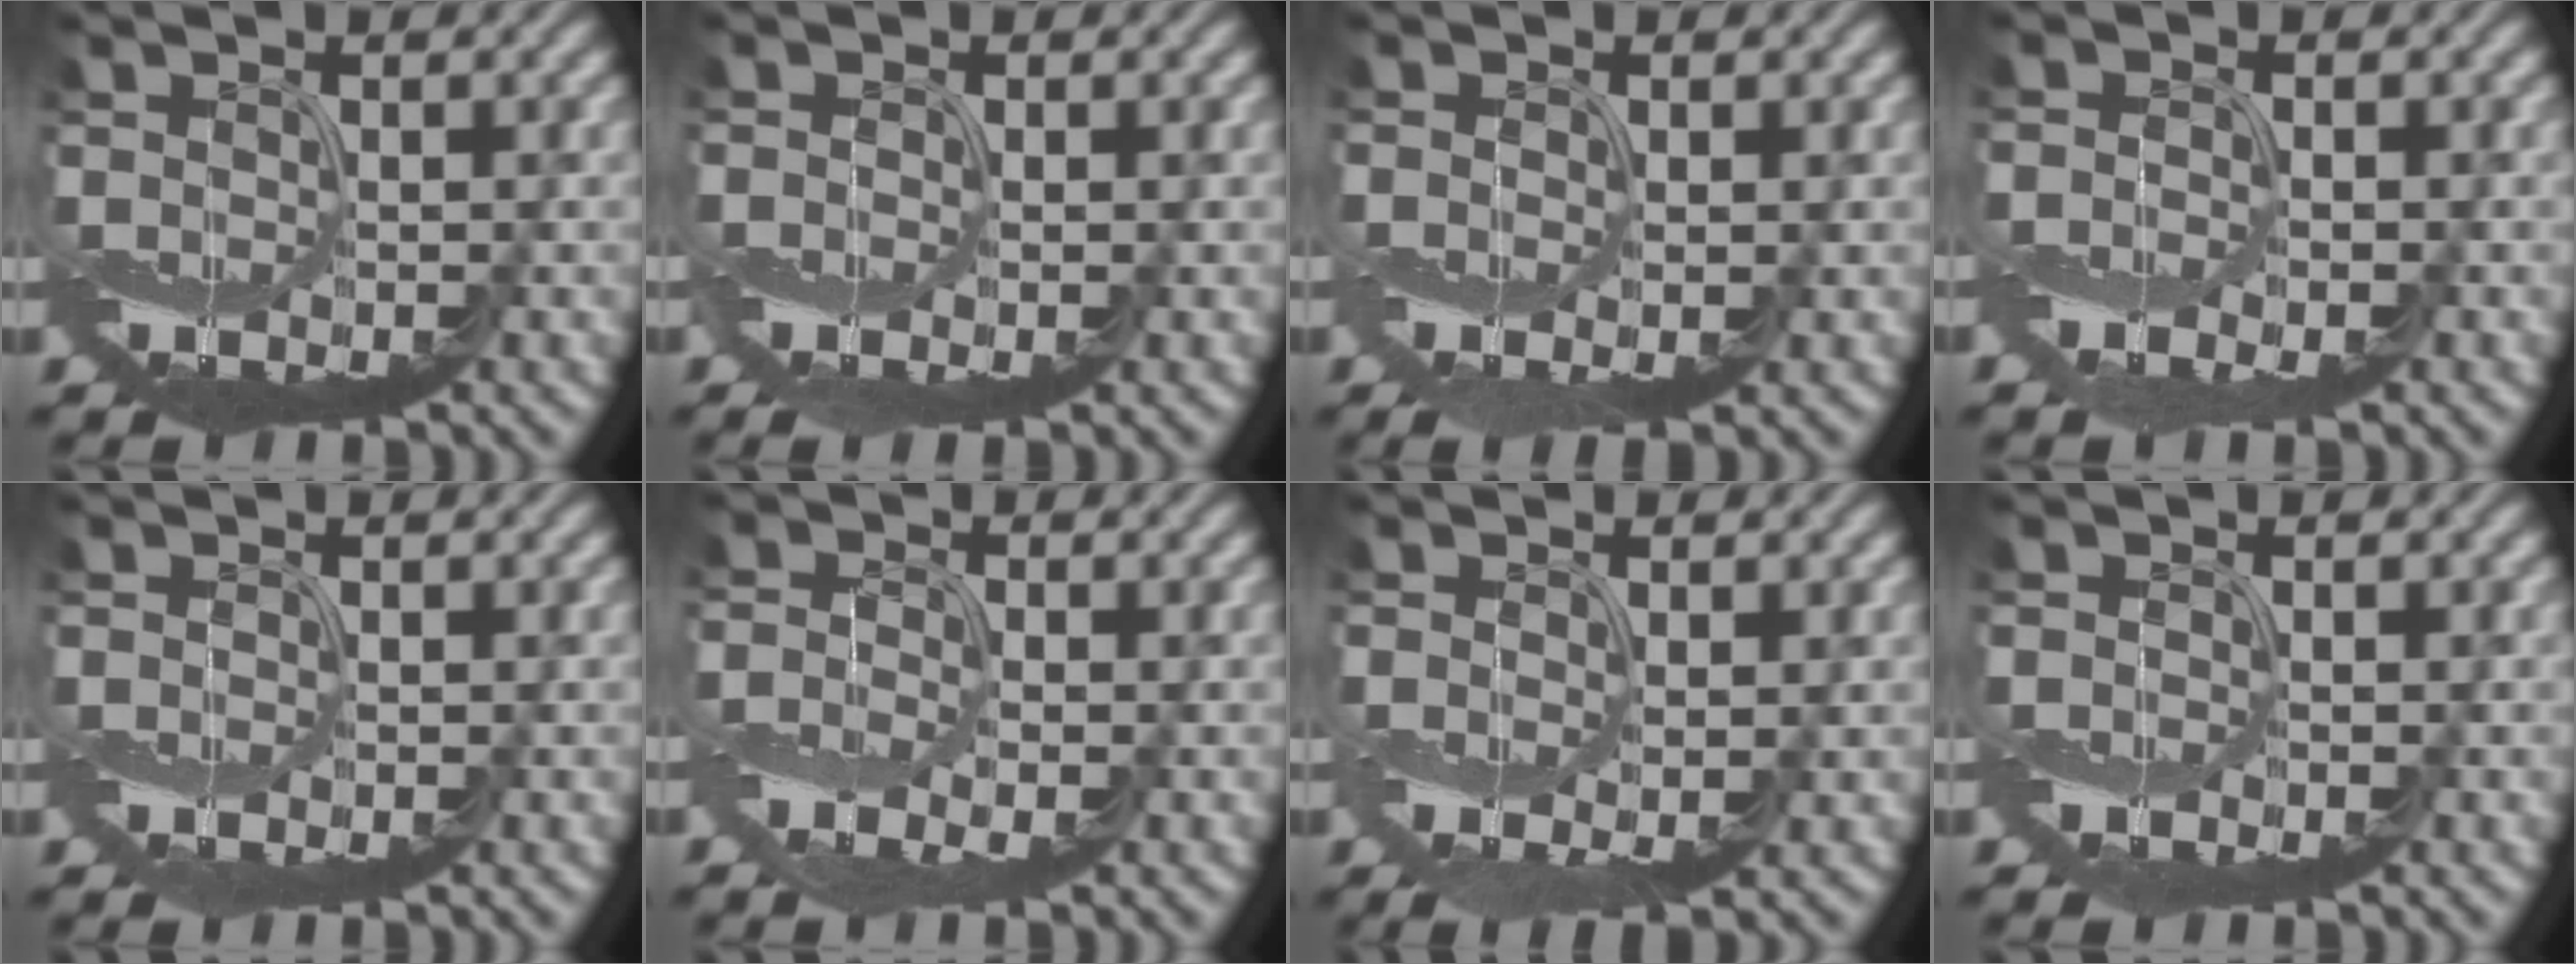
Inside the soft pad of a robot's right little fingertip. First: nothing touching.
{"total": 1.1, "force": [-0.4, 0.5, 0.9], "torque": [-0.021, -0.007, 0.002]}
{"total": 2.1, "force": [-0.6, 1.1, 1.6], "torque": [-0.031, -0.008, -0.004]}
{"total": 1.6, "force": [-1.1, 0.7, 0.9], "torque": [-0.021, -0.003, -0.026]}
{"total": 0.5, "force": [-0.3, 0.4, 0.2], "torque": [-0.005, -0.002, -0.003]}
{"total": 2.6, "force": [-1.3, 1.4, 1.7], "torque": [-0.044, -0.002, -0.034]}
{"total": 2.8, "force": [-0.6, 1.5, 2.3], "torque": [-0.043, -0.009, -0.005]}
{"total": 0.8, "force": [-0.6, 0.3, 0.3], "torque": [-0.007, -0.002, -0.013]}